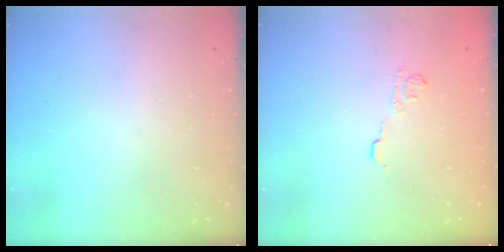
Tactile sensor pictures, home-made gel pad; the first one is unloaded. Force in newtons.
{"total": 6.7, "press": 6.6, "slide": 1.1}